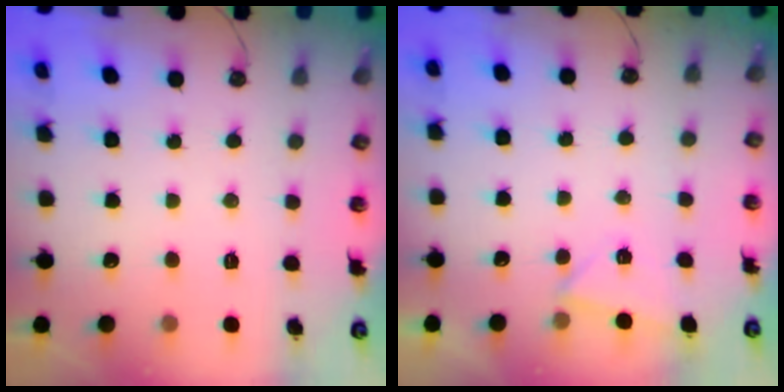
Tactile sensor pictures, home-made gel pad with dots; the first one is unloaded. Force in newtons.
{"total": 2.8, "press": 1.9, "slide": 2.1}